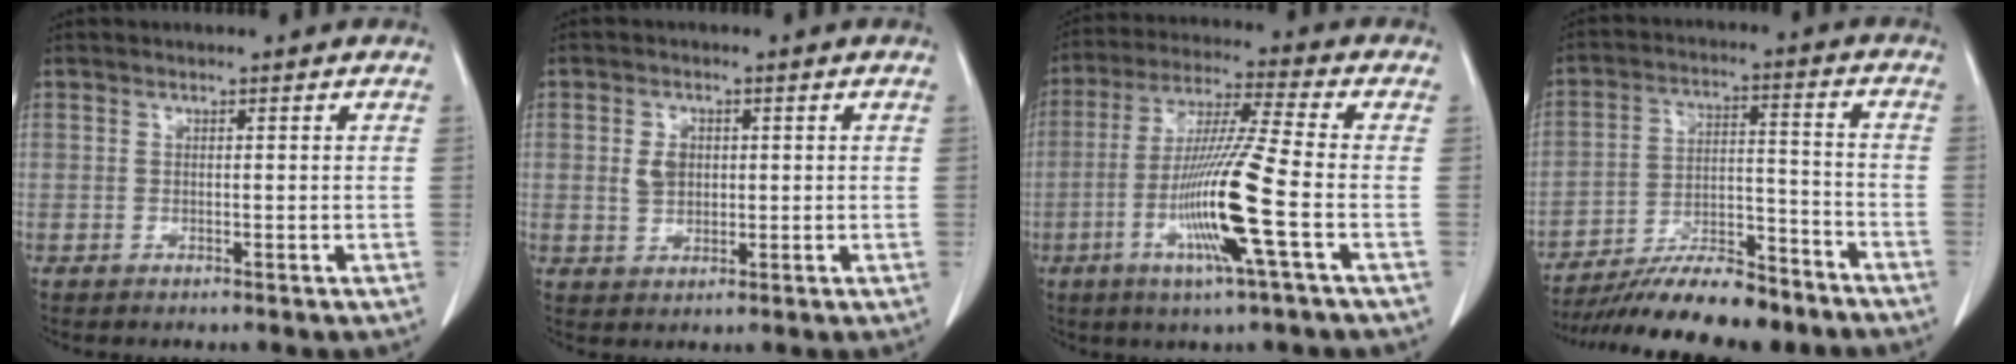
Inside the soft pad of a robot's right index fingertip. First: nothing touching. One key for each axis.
{"total": 3.3, "fx": 0.5, "fy": 2.5, "fz": 2.1, "tx": -0.042, "ty": 0.006, "tz": 0.013}
{"total": 13.5, "fx": -3.9, "fy": -1.0, "fz": 12.9, "tx": -0.256, "ty": -0.014, "tz": -0.080}
{"total": 15.4, "fx": -13.5, "fy": 2.9, "fz": 6.9, "tx": -0.119, "ty": 0.015, "tz": -0.223}